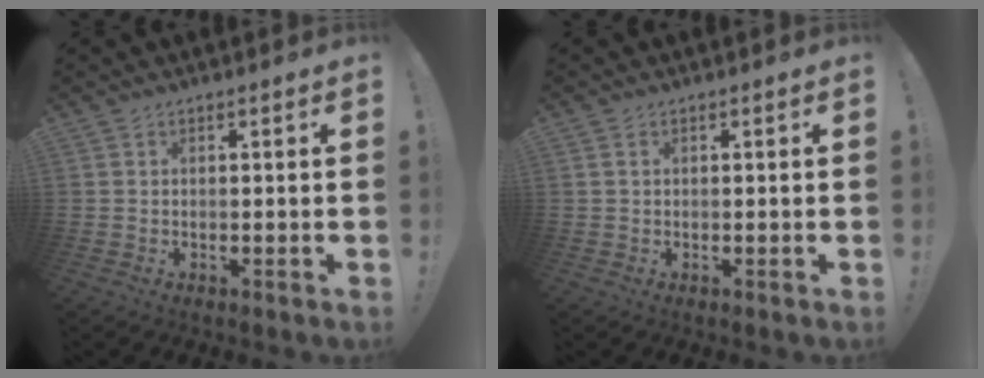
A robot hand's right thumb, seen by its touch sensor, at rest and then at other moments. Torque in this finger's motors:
{"motor_torque": [0.00, -0.12, -0.11, 0.08, 0.05]}